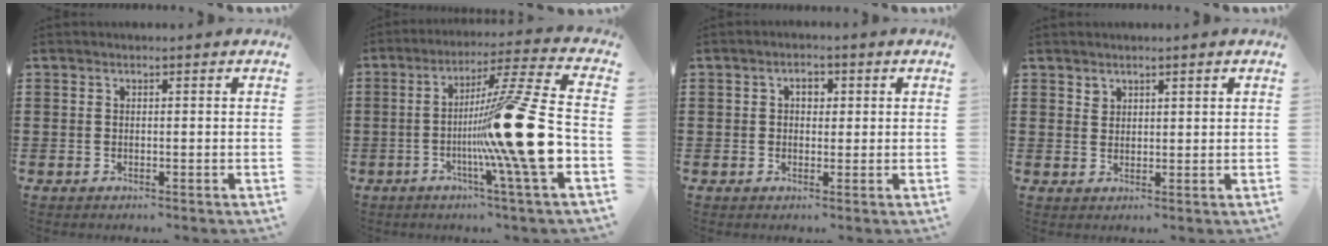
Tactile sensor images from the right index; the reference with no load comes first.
{"total": 18.8, "force": [-3.5, 0.4, 18.5], "torque": [-0.270, -0.012, -0.064]}
{"total": 2.3, "force": [0.4, 1.6, 1.5], "torque": [-0.035, 0.009, 0.005]}
{"total": 1.6, "force": [1.4, 0.8, 0.2], "torque": [-0.005, 0.001, 0.028]}